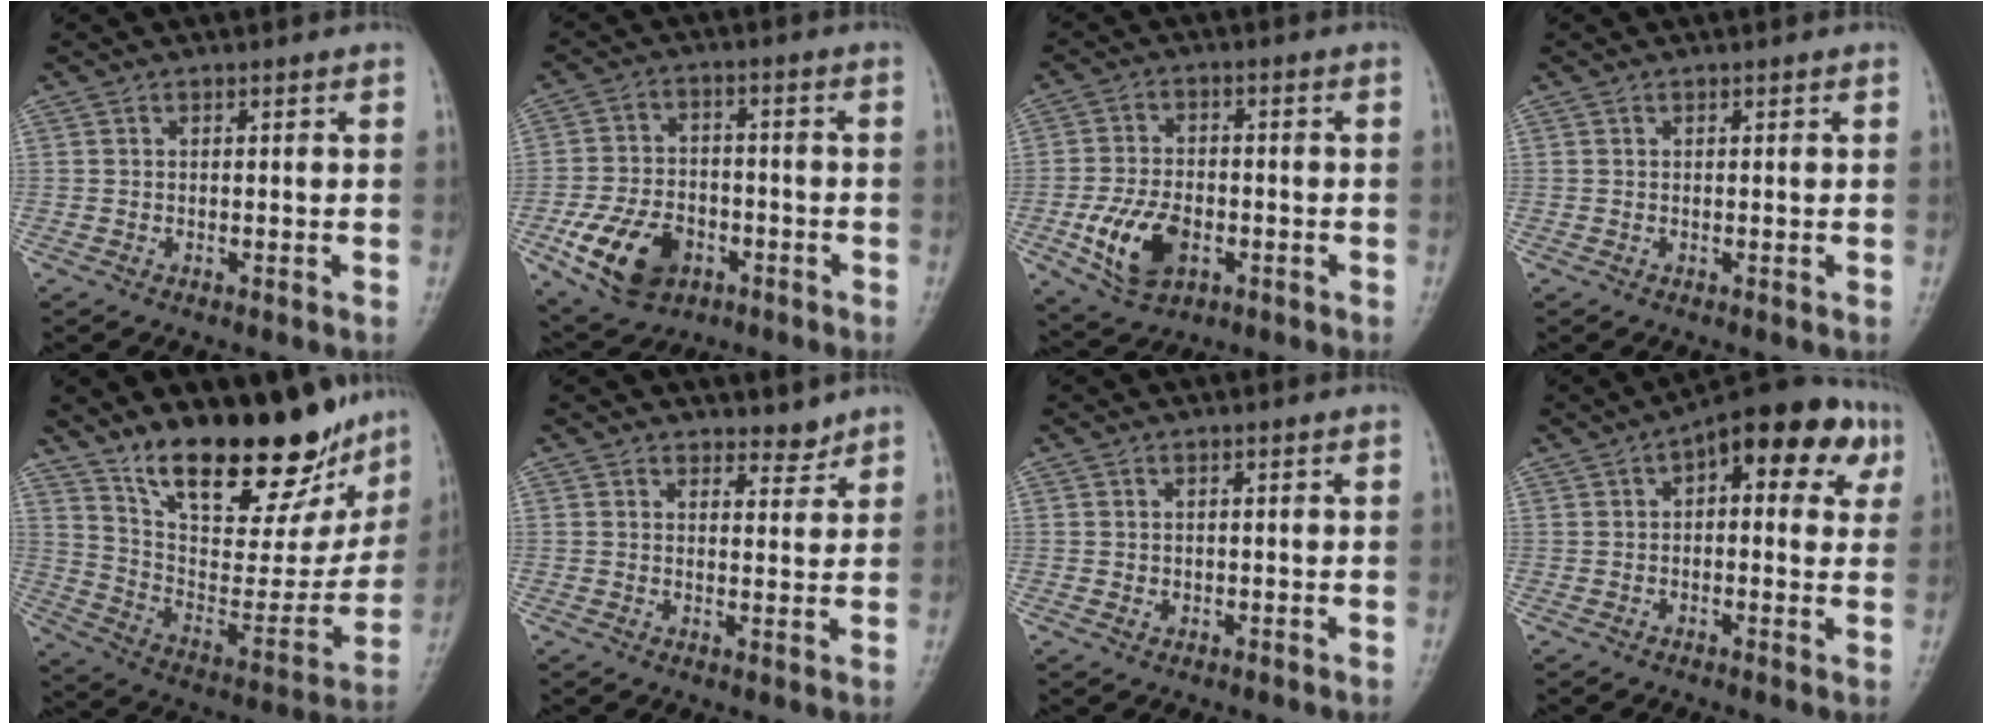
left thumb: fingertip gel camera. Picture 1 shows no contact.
{"total": 12.6, "force": [-5.5, 8.5, 7.6], "torque": [-0.121, 0.020, -0.091]}
{"total": 10.3, "force": [-3.4, 6.3, 7.4], "torque": [-0.131, 0.006, -0.055]}
{"total": 0.0}
{"total": 24.8, "force": [18.3, 8.9, 14.2], "torque": [-0.173, -0.089, 0.294]}
{"total": 2.8, "force": [2.5, 1.2, 0.6], "torque": [0.011, -0.020, 0.036]}
{"total": 0.9, "force": [-0.1, 0.8, 0.2], "torque": [0.000, 0.000, 0.001]}
{"total": 14.6, "force": [5.2, 6.9, 11.7], "torque": [-0.113, 0.021, 0.058]}